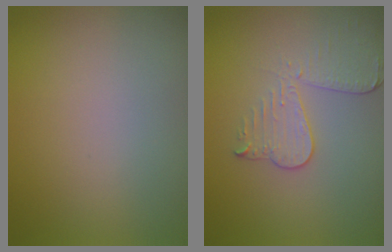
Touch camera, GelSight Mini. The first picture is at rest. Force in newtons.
{"total": 3.3, "press": 2.9, "slide": 1.4}